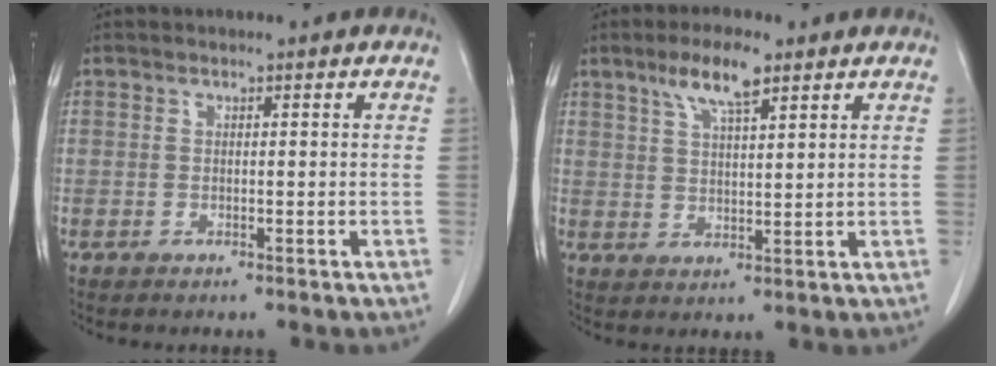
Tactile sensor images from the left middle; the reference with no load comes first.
{"total": 6.5, "force": [4.2, 1.3, 4.9], "torque": [-0.095, 0.007, 0.075]}